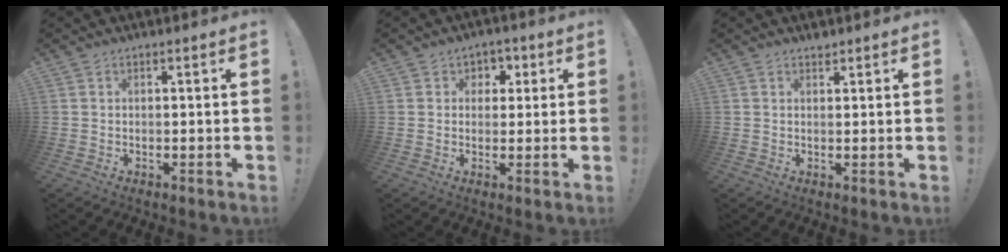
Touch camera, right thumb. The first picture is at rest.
{"total": 4.3, "force": [0.6, 4.1, 1.0], "torque": [-0.004, -0.002, 0.011]}
{"total": 1.2, "force": [1.2, 0.1, 0.1], "torque": [0.013, -0.011, 0.021]}